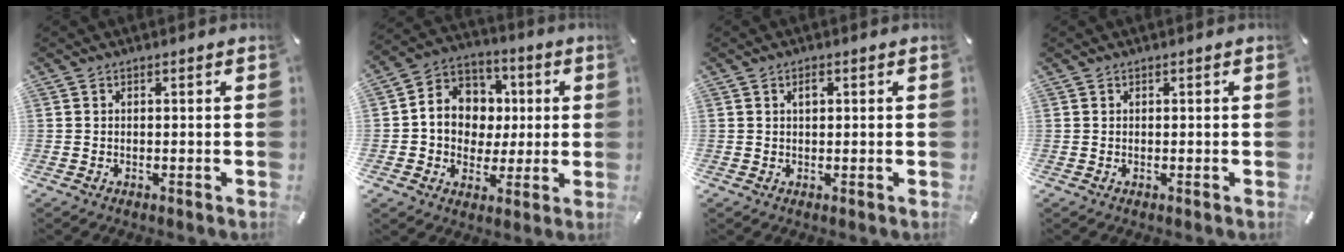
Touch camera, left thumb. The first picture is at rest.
{"total": 11.0, "force": [-0.2, 10.4, 3.3], "torque": [-0.068, 0.013, 0.003]}
{"total": 1.7, "force": [0.6, 0.9, 1.3], "torque": [-0.019, 0.001, 0.008]}
{"total": 0.0}